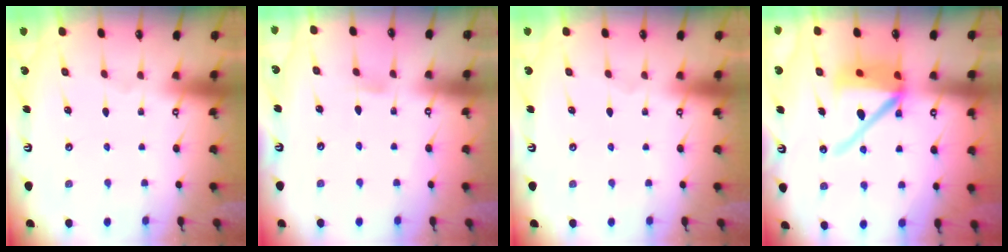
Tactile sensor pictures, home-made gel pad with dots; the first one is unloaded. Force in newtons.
{"total": 3.2, "press": 3.2, "slide": 0.4}
{"total": 0.0}
{"total": 13.7, "press": 13.6, "slide": 1.7}